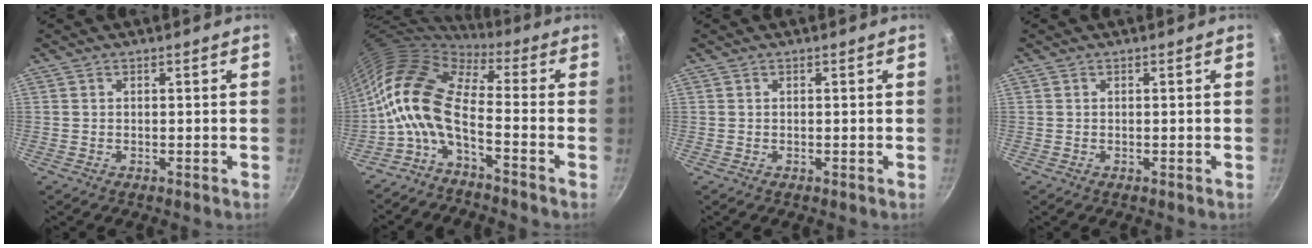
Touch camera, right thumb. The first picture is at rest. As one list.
[{"total": 11.5, "force": [-3.0, 4.8, 10.1], "torque": [-0.189, 0.033, -0.071]}, {"total": 0.0}, {"total": 0.0}]